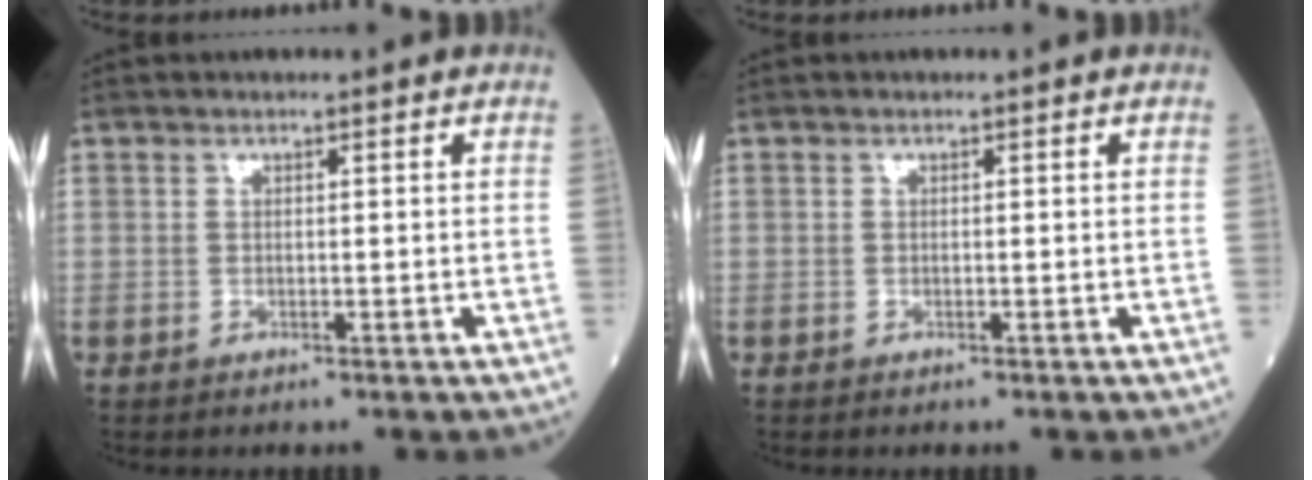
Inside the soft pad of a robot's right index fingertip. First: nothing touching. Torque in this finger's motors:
{"motor_torque": [0.00, 0.00, 0.00, 0.00]}